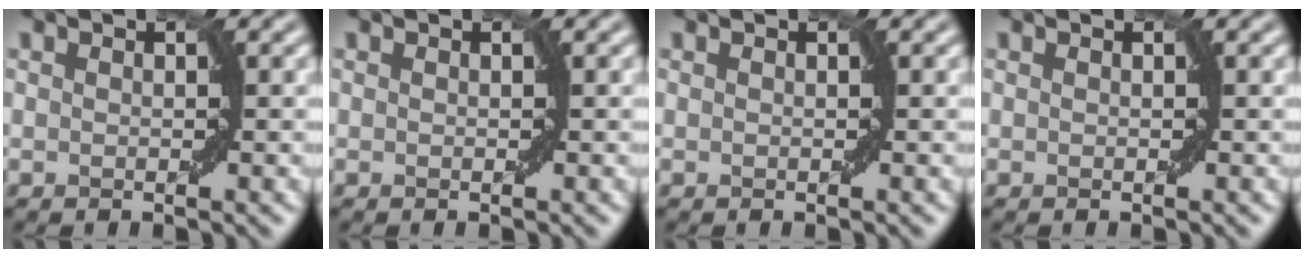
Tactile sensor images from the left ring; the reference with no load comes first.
{"total": 0.0}
{"total": 0.0}
{"total": 0.0}